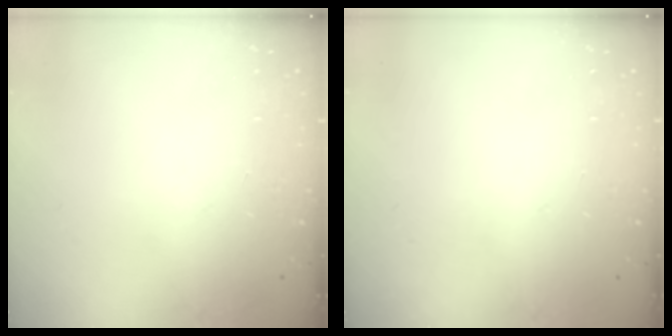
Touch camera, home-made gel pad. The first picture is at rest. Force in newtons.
{"total": 0.0}